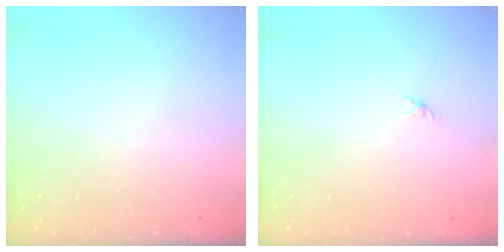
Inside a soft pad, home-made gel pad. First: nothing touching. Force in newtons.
{"total": 0.0}